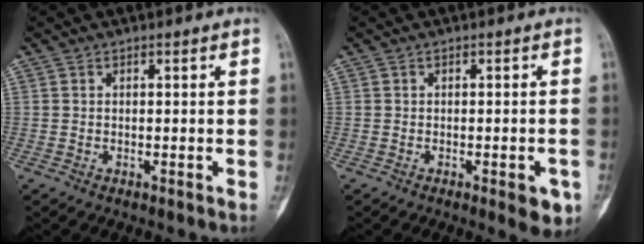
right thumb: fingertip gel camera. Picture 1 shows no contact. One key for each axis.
{"total": 4.7, "fx": -2.0, "fy": 1.6, "fz": 3.9, "tx": -0.033, "ty": 0.003, "tz": -0.018}